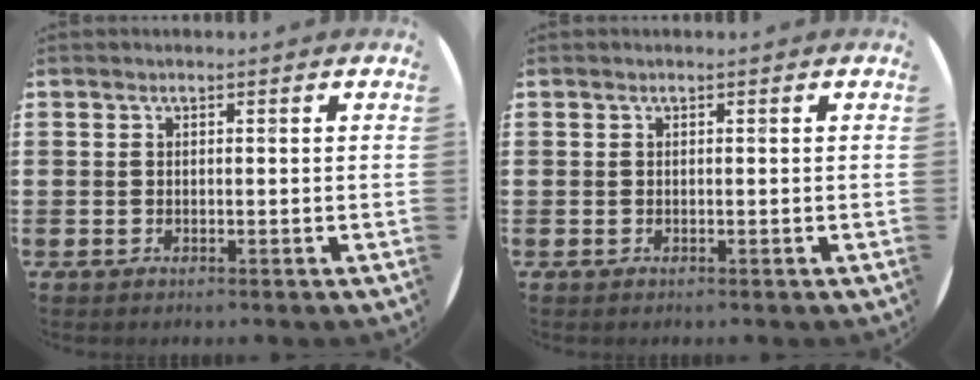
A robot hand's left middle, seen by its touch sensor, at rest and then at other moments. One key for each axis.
{"total": 0.0}